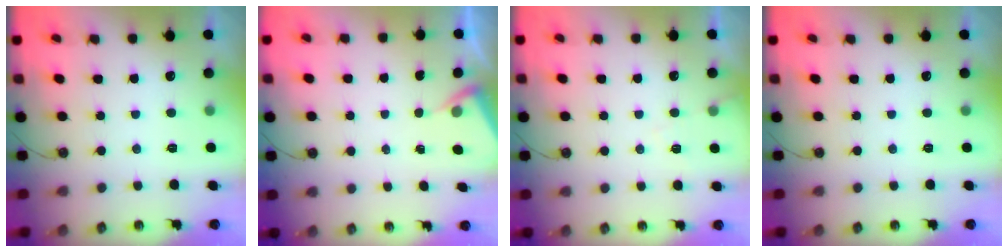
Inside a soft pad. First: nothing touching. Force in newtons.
{"total": 2.9, "press": 2.9, "slide": 0.4}
{"total": 4.0, "press": 4.0, "slide": 0.6}
{"total": 0.0}